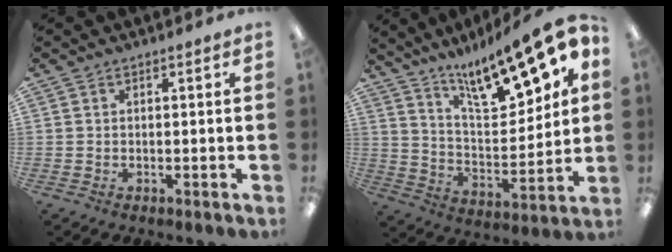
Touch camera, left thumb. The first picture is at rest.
{"total": 19.8, "force": [14.6, 5.8, 12.2], "torque": [-0.180, -0.098, 0.241]}